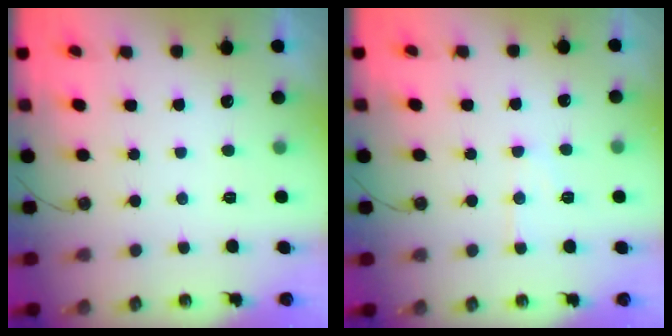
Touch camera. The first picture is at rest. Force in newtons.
{"total": 7.4, "press": 7.4, "slide": 0.6}